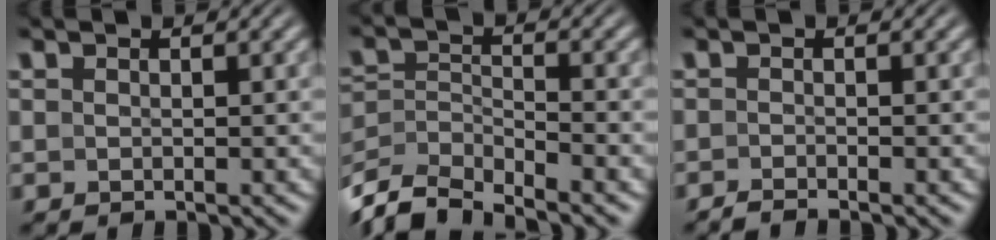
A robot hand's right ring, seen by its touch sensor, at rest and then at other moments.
{"total": 7.5, "force": [-5.0, 4.5, 3.4], "torque": [-0.089, -0.048, -0.066]}
{"total": 1.4, "force": [-1.4, -0.1, 0.1], "torque": [0.004, -0.002, -0.026]}